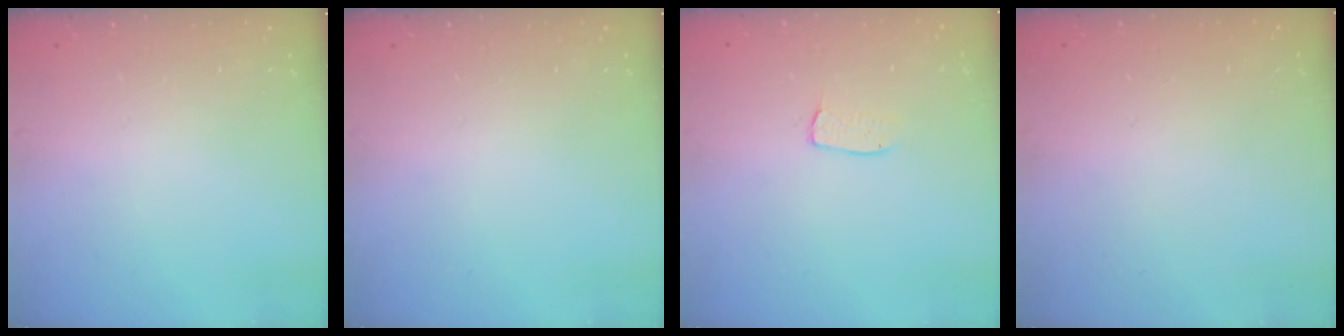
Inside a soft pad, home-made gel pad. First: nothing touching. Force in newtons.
{"total": 0.0}
{"total": 3.5, "press": 3.4, "slide": 0.2}
{"total": 0.0}